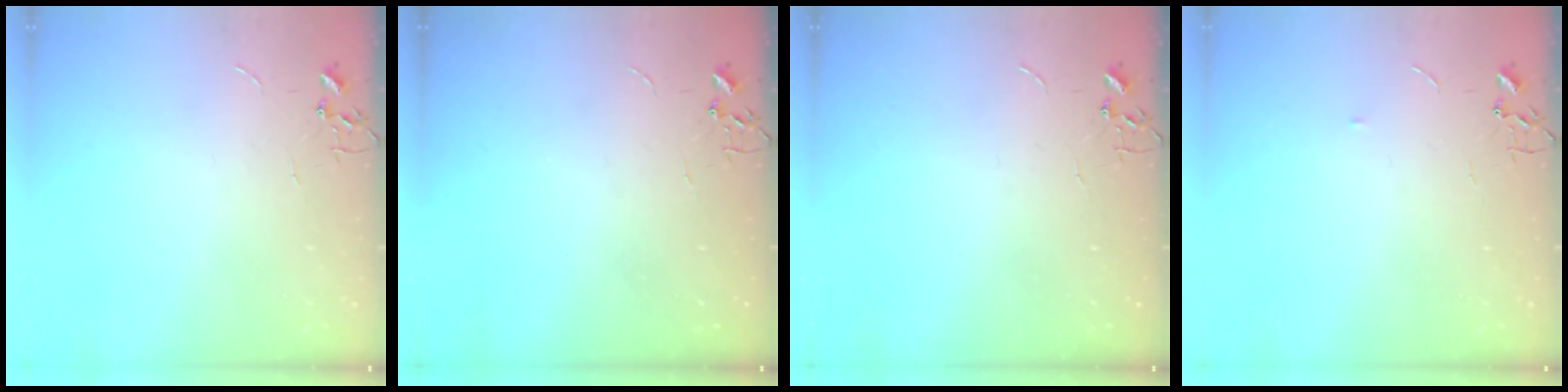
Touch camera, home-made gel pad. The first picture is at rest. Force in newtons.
{"total": 0.0}
{"total": 0.0}
{"total": 3.4, "press": 3.3, "slide": 0.5}